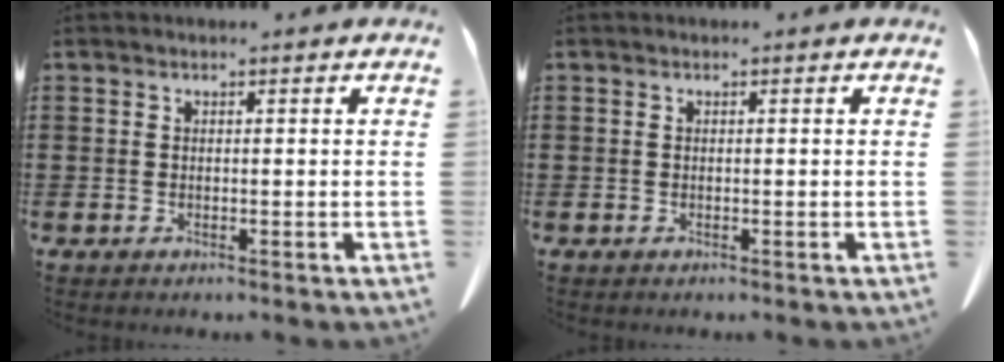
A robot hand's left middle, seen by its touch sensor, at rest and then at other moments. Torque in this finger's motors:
{"motor_torque": [0.94, -1.20, 0.08, 0.02]}